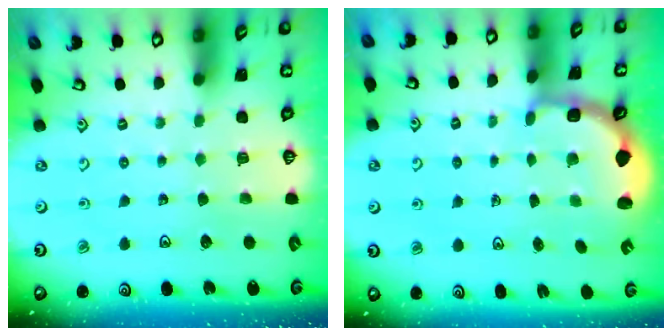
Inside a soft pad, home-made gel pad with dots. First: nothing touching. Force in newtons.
{"total": 3.0, "press": 2.0, "slide": 2.2}